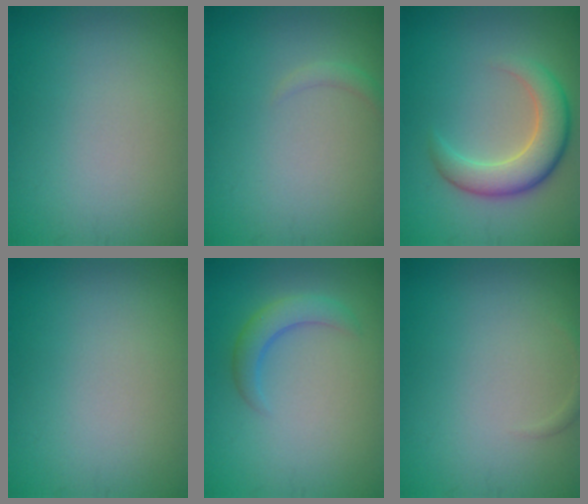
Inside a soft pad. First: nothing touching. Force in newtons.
{"total": 0.9, "press": 0.9, "slide": 0.2}
{"total": 5.4, "press": 5.4, "slide": 0.5}
{"total": 0.0}
{"total": 2.7, "press": 2.7, "slide": 0.1}
{"total": 0.7, "press": 0.7, "slide": 0.0}